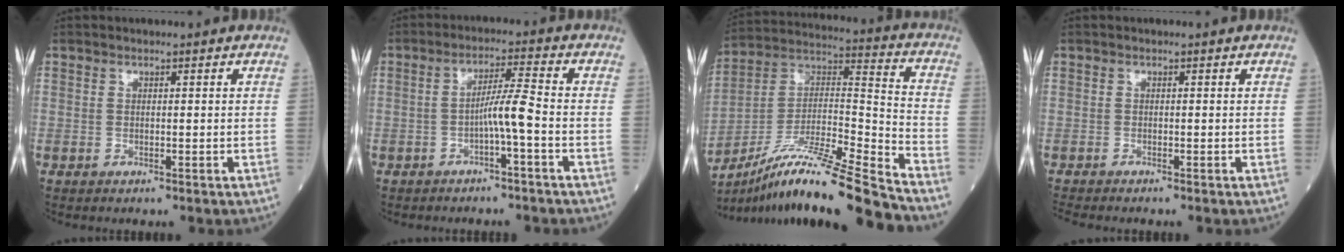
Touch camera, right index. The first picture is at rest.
{"total": 4.6, "force": [-1.7, -0.6, 4.2], "torque": [-0.071, 0.009, -0.030]}
{"total": 20.6, "force": [-16.6, -0.8, 12.2], "torque": [-0.223, -0.003, -0.302]}
{"total": 2.1, "force": [-2.0, 0.2, 0.5], "torque": [-0.009, -0.006, -0.033]}